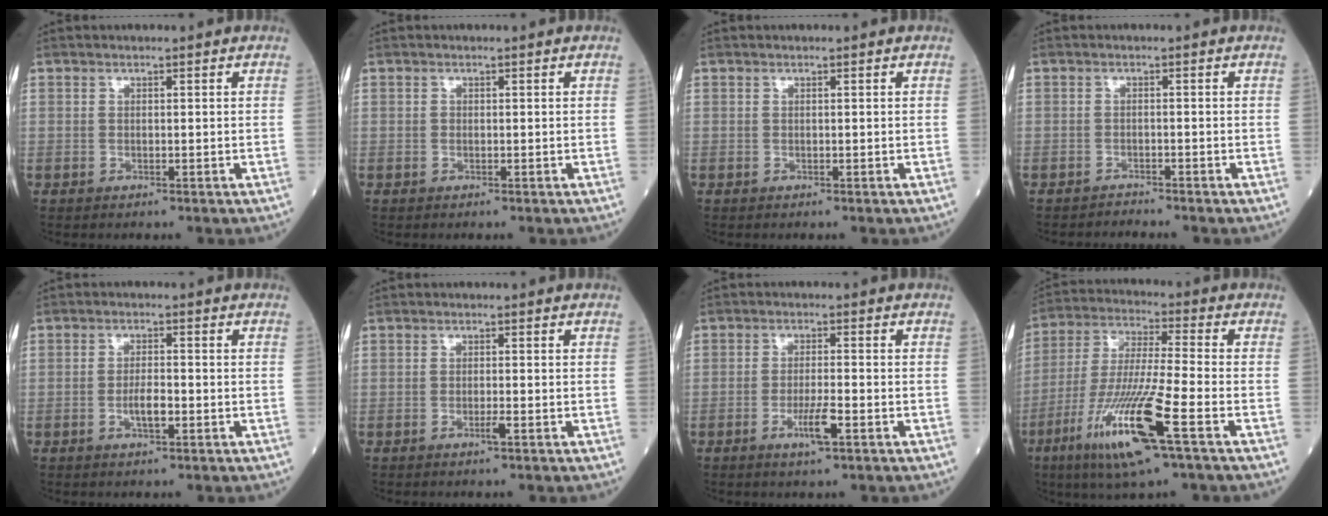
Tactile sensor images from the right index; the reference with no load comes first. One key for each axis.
{"total": 0.0}
{"total": 0.0}
{"total": 1.4, "fx": -1.2, "fy": -0.4, "fz": -0.5, "tx": 0.004, "ty": -0.010, "tz": -0.020}
{"total": 3.0, "fx": -1.0, "fy": 0.8, "fz": 2.7, "tx": -0.049, "ty": 0.002, "tz": -0.017}
{"total": 1.3, "fx": -0.7, "fy": -0.1, "fz": 1.1, "tx": -0.024, "ty": -0.002, "tz": -0.014}
{"total": 4.1, "fx": -1.9, "fy": 0.2, "fz": 3.7, "tx": -0.072, "ty": -0.006, "tz": -0.036}
{"total": 15.7, "fx": -7.3, "fy": 0.2, "fz": 13.9, "tx": -0.291, "ty": -0.029, "tz": -0.135}